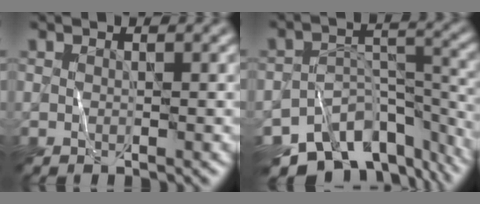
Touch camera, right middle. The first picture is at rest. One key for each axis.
{"total": 12.2, "fx": -9.3, "fy": 6.0, "fz": 5.2, "tx": -0.086, "ty": -0.008, "tz": -0.128}